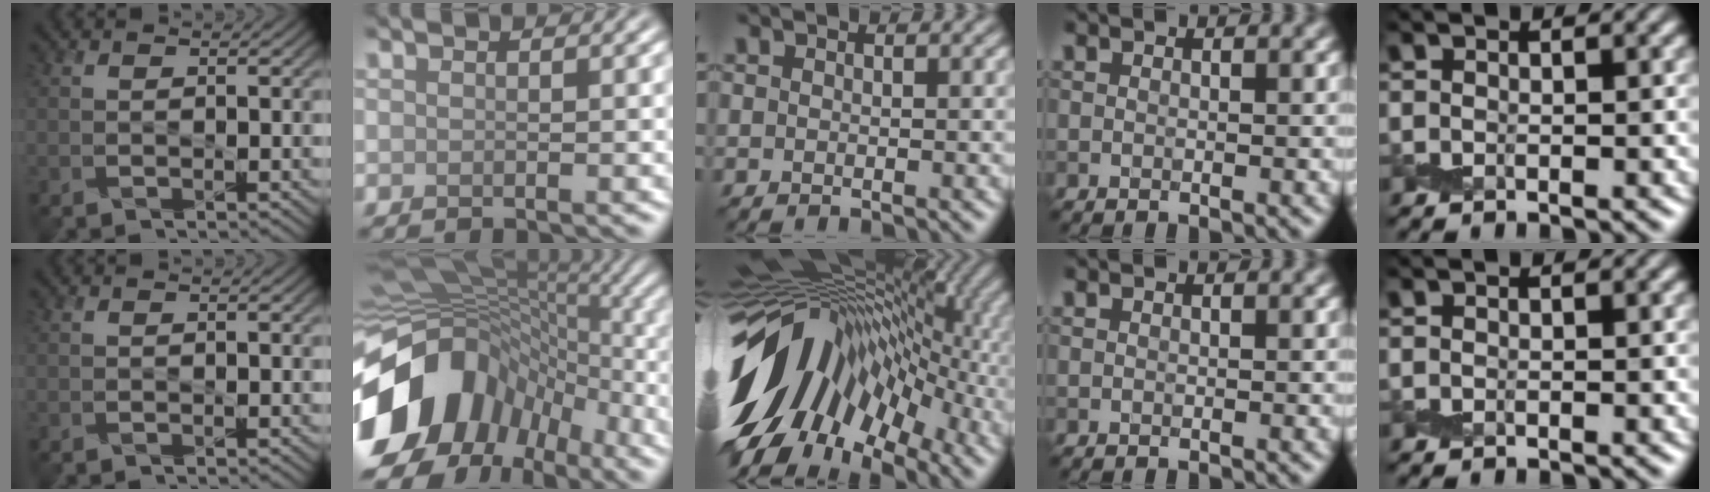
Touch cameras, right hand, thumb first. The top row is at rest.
{"index": {"total": 15.2, "force": [-5.4, 11.0, 8.9], "torque": [-0.170, -0.003, -0.101]}, "middle": {"total": 15.1, "force": [-2.7, 9.2, 11.7], "torque": [-0.209, 0.028, -0.059]}}